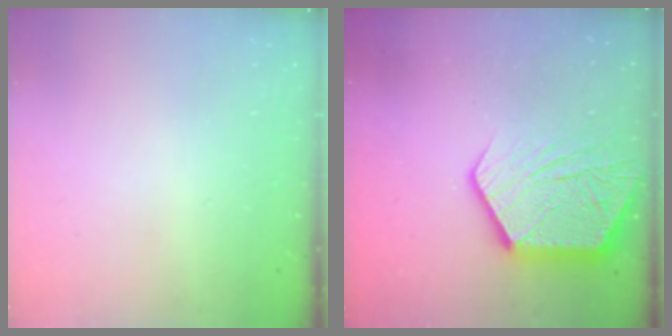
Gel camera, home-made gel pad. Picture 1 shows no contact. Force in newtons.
{"total": 17.4, "press": 17.4, "slide": 1.1}